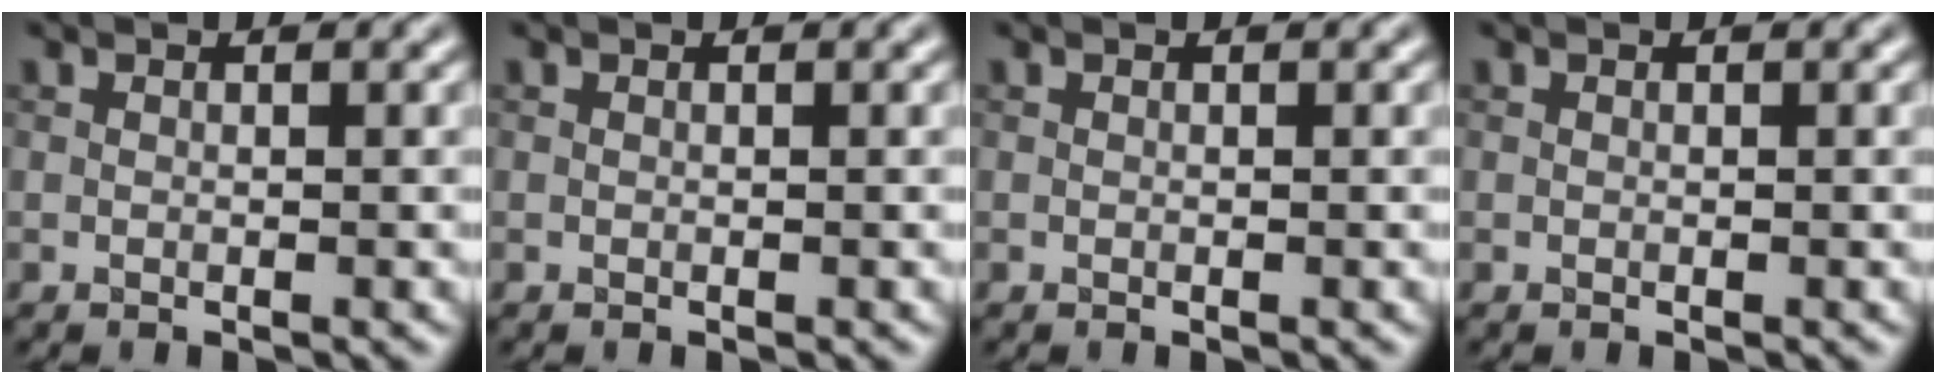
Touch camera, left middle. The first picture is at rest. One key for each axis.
{"total": 0.0}
{"total": 0.0}
{"total": 0.0}